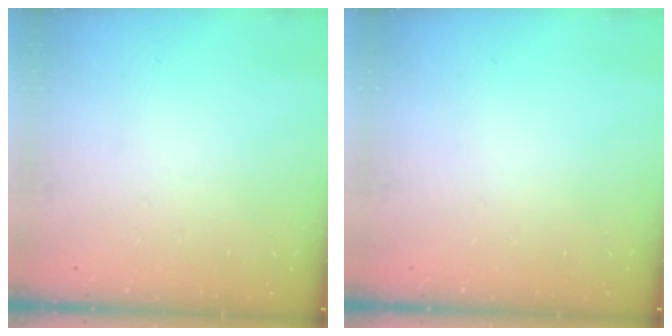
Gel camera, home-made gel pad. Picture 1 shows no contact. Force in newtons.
{"total": 0.0}